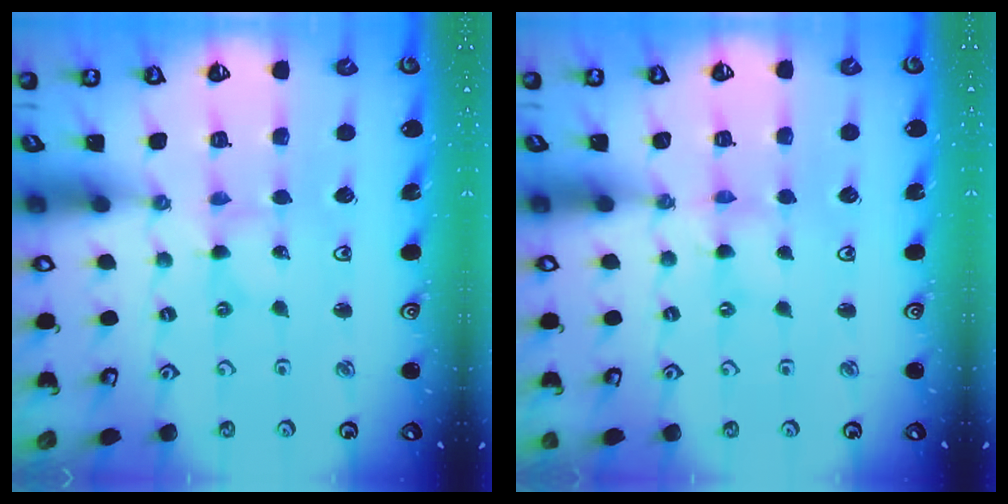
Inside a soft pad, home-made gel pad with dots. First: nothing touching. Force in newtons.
{"total": 0.0}